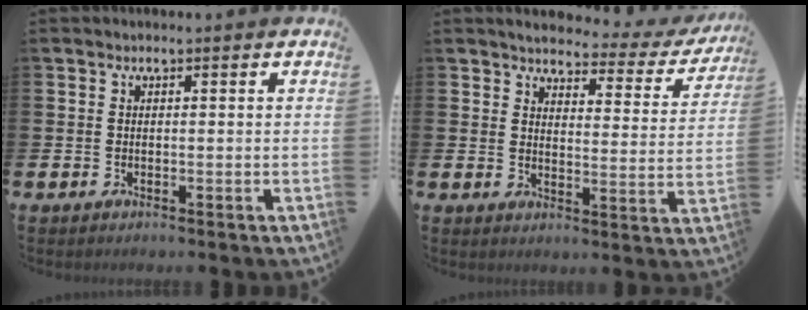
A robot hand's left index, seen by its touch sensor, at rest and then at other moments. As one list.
[{"total": 3.3, "force": [3.0, 0.9, 1.0], "torque": [-0.032, -0.028, 0.042]}]